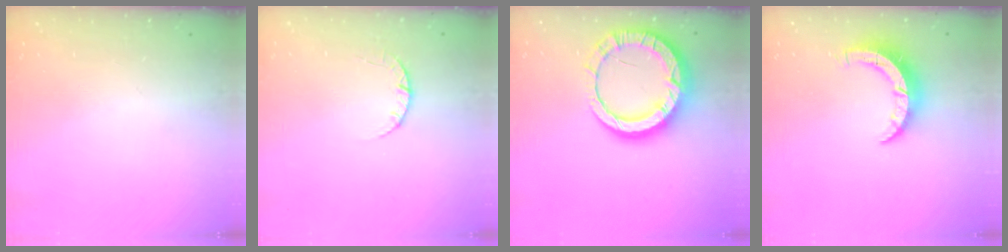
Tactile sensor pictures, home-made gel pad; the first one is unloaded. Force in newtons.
{"total": 3.4, "press": 3.4, "slide": 0.4}
{"total": 17.0, "press": 16.9, "slide": 1.6}
{"total": 8.2, "press": 8.2, "slide": 0.2}